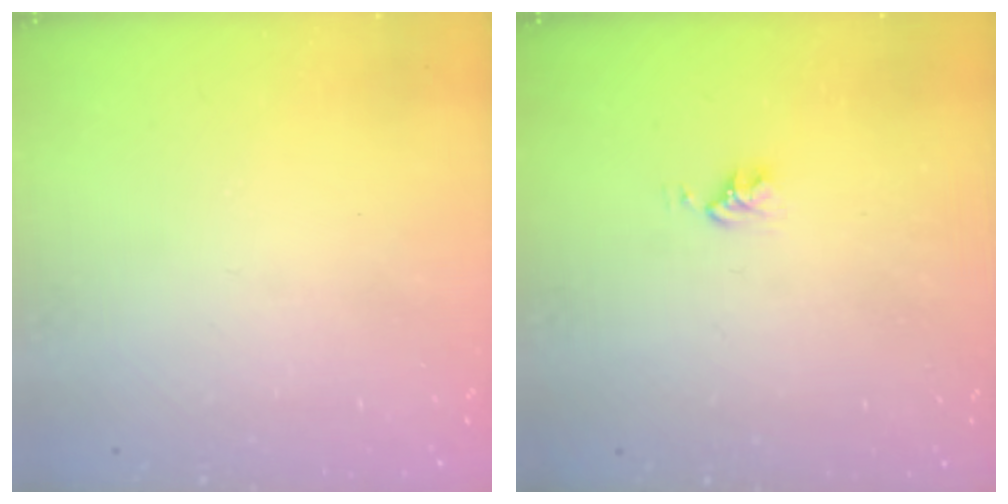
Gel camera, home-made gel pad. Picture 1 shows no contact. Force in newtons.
{"total": 2.8, "press": 2.8, "slide": 0.4}